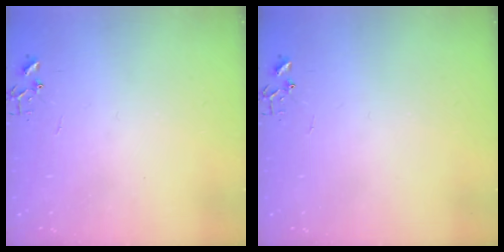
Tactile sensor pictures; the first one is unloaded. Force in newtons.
{"total": 0.0}